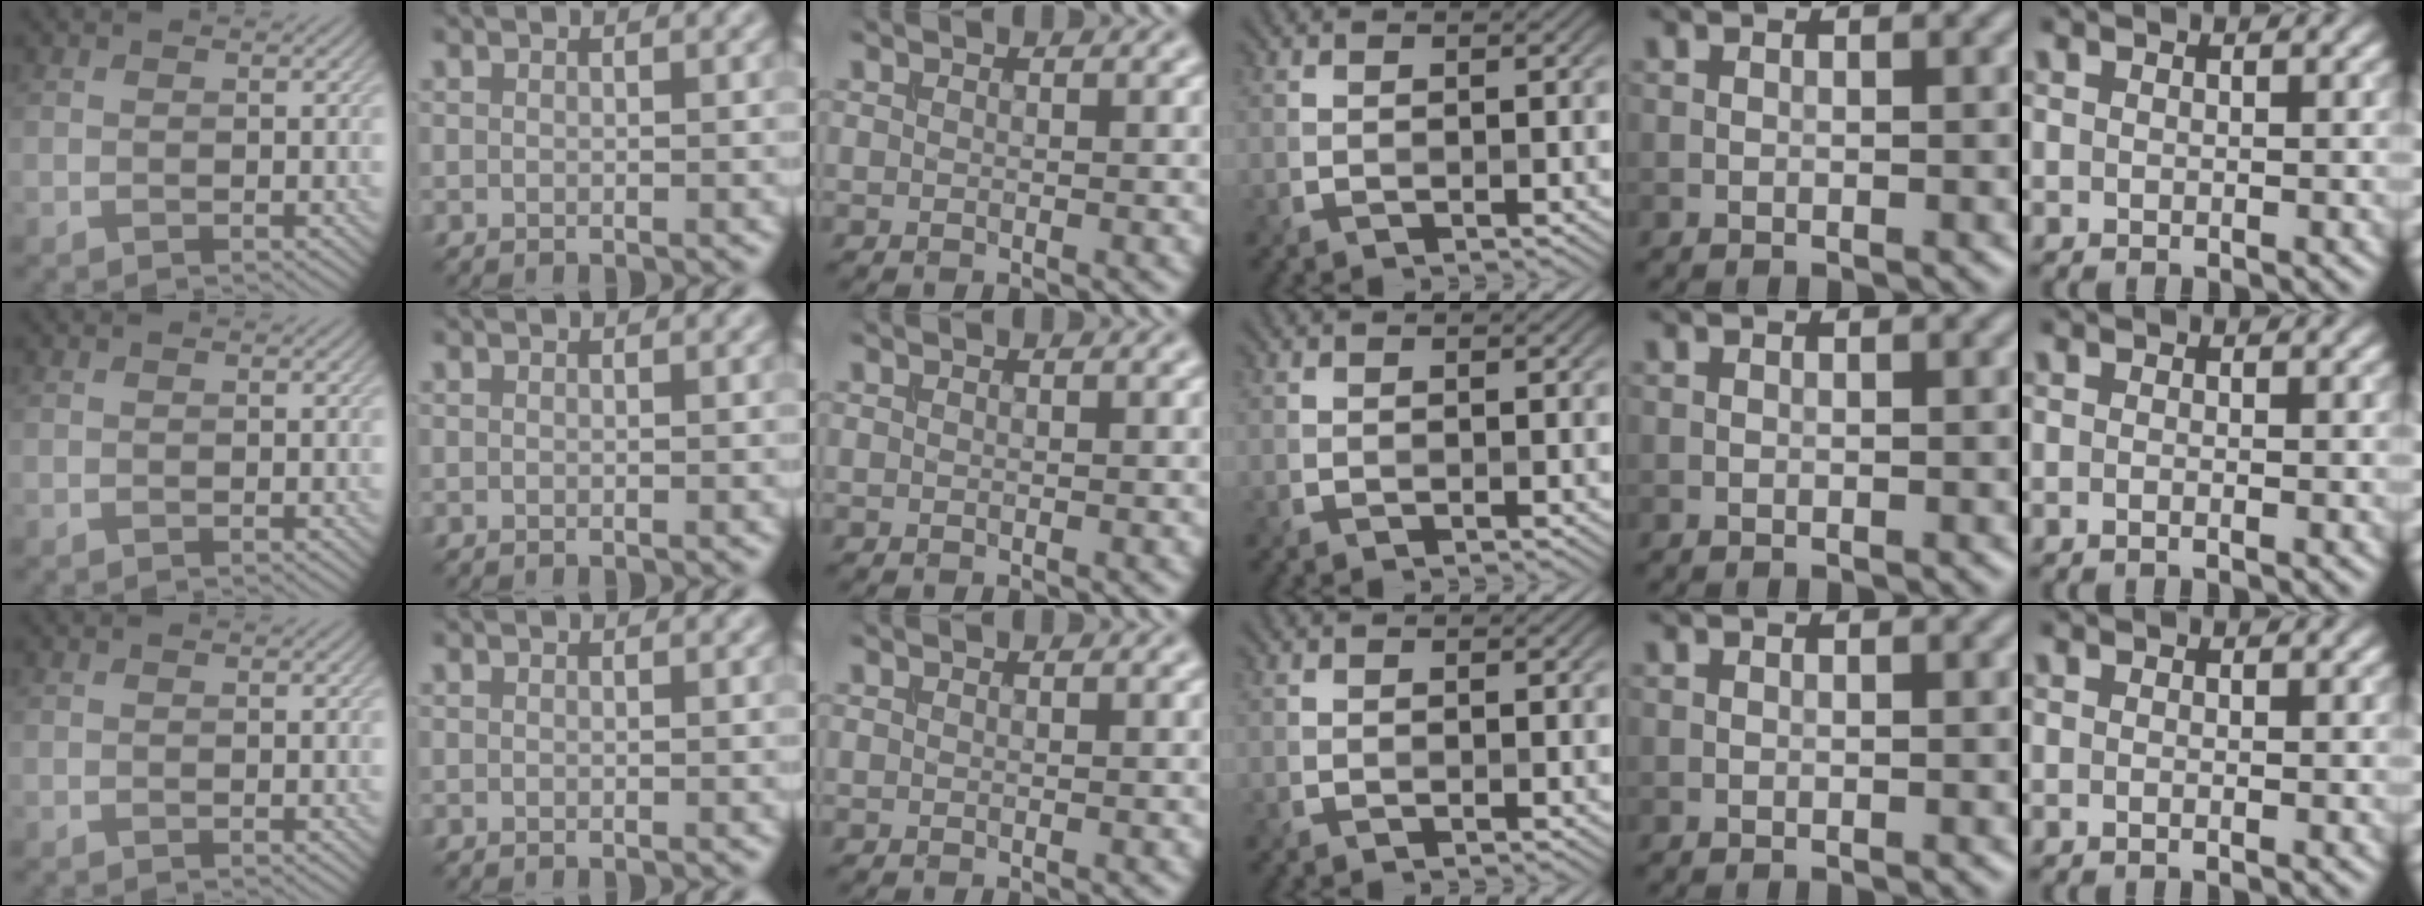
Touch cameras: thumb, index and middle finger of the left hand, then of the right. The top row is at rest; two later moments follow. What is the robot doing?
{"motion": "insert", "object": "bucket"}